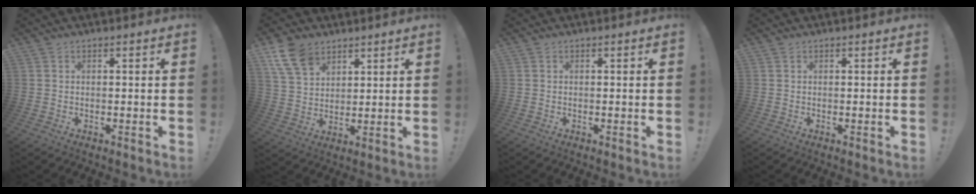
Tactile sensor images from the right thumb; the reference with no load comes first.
{"total": 10.9, "force": [6.7, 6.8, 5.3], "torque": [-0.100, -0.022, 0.133]}
{"total": 0.0}
{"total": 0.0}